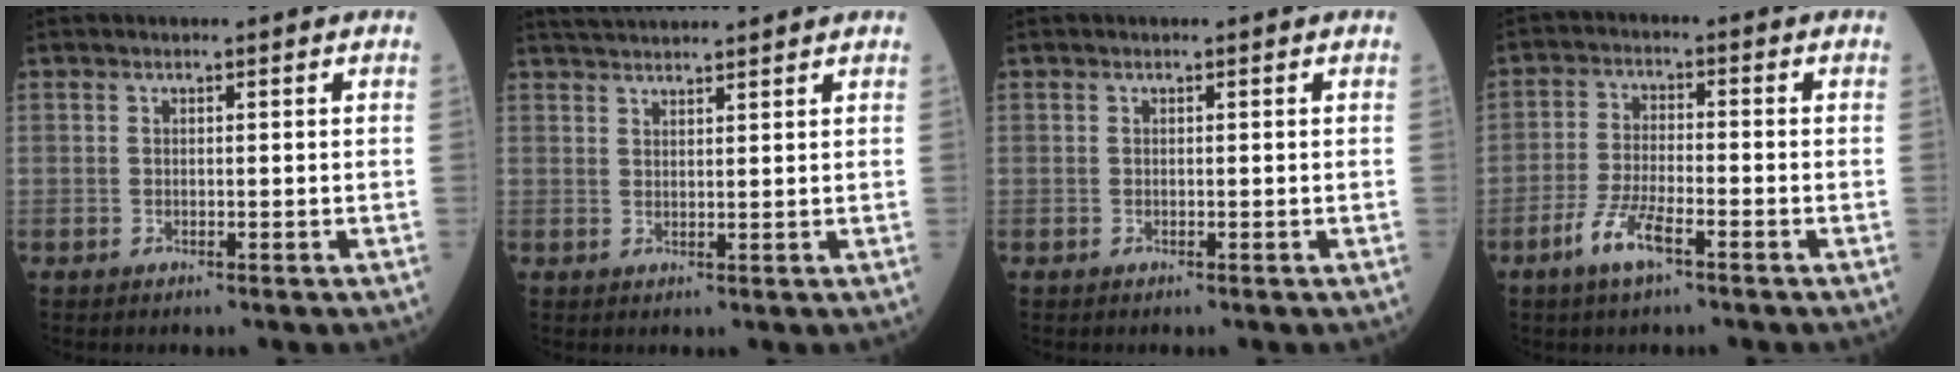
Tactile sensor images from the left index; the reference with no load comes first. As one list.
[{"total": 6.5, "force": [6.2, -0.3, 2.0], "torque": [-0.036, 0.035, 0.097]}, {"total": 0.0}, {"total": 5.8, "force": [-3.7, 1.2, 4.4], "torque": [-0.101, -0.007, -0.073]}]